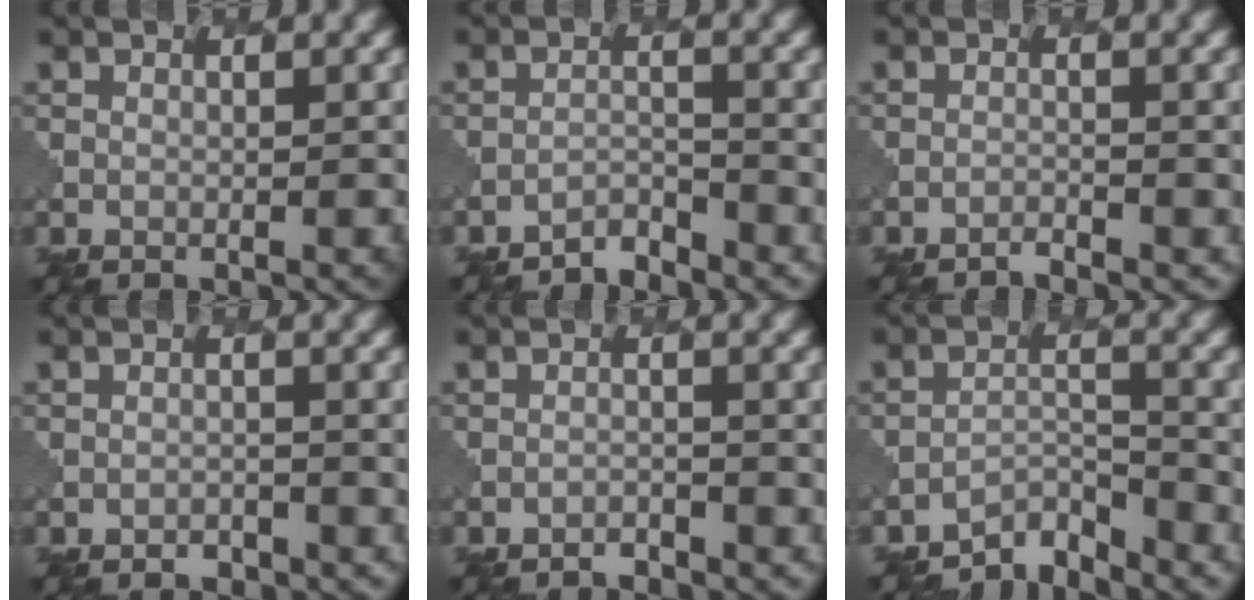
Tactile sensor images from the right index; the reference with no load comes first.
{"total": 1.8, "force": [-1.6, -0.1, -0.8], "torque": [0.005, 0.004, -0.033]}
{"total": 1.1, "force": [-0.4, -0.4, -0.9], "torque": [0.006, 0.000, -0.013]}
{"total": 0.9, "force": [-0.4, 0.0, -0.8], "torque": [0.003, -0.002, -0.007]}
{"total": 1.1, "force": [-0.5, -0.2, -1.0], "torque": [0.008, 0.001, -0.013]}
{"total": 2.8, "force": [-2.8, 0.3, -0.3], "torque": [0.001, 0.004, -0.054]}